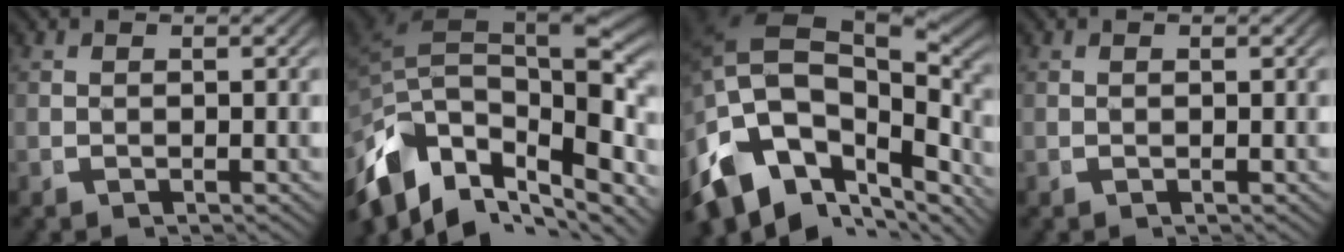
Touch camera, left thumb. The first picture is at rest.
{"total": 18.8, "force": [-1.8, 11.7, 14.6], "torque": [-0.272, -0.036, -0.013]}
{"total": 19.7, "force": [-1.6, 13.5, 14.2], "torque": [-0.286, -0.042, -0.008]}
{"total": 0.0}